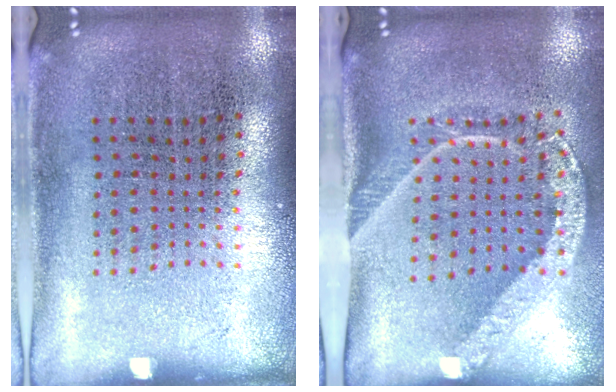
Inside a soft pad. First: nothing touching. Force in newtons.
{"total": 2.0, "press": 1.4, "slide": 1.4}